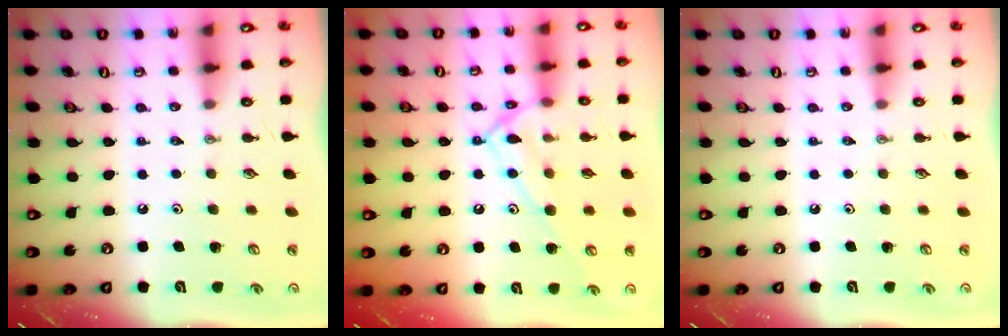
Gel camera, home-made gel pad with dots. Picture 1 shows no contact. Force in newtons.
{"total": 15.1, "press": 15.0, "slide": 1.0}
{"total": 0.0}